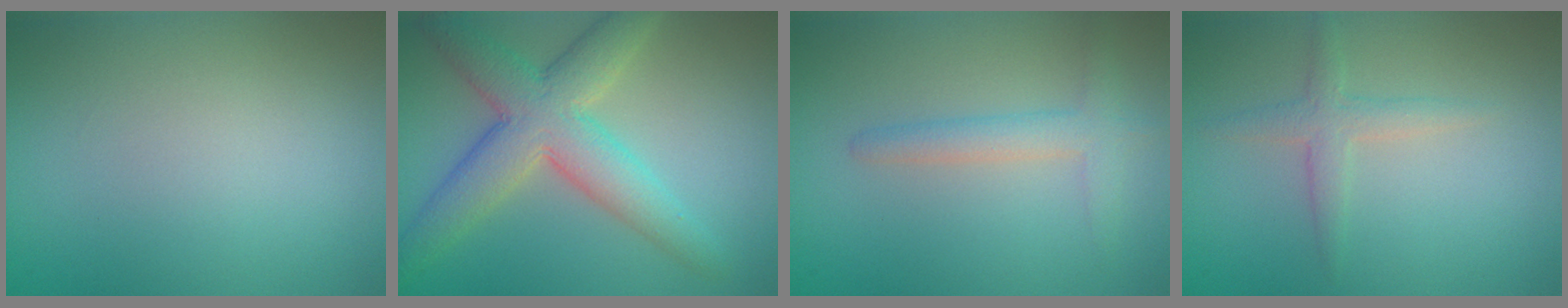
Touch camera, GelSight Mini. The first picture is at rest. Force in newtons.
{"total": 6.9, "press": 6.9, "slide": 0.2}
{"total": 2.3, "press": 2.3, "slide": 0.2}
{"total": 1.9, "press": 1.9, "slide": 0.1}